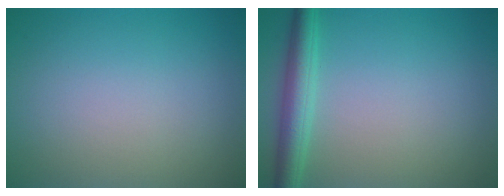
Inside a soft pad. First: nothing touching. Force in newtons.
{"total": 3.6, "press": 3.6, "slide": 0.1}